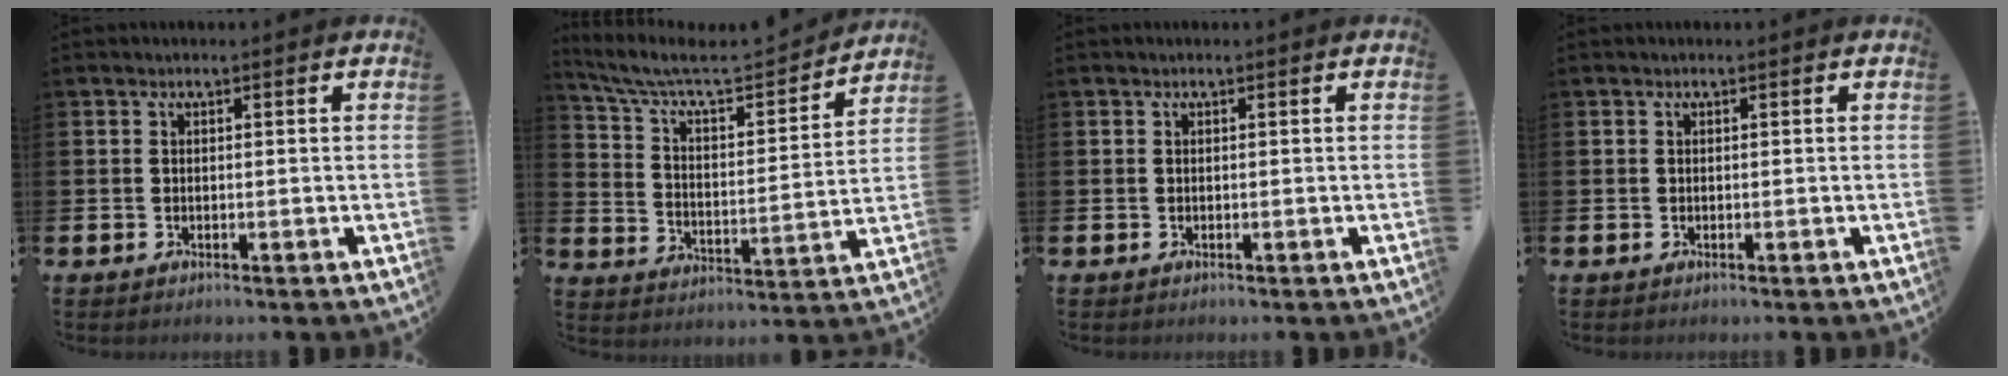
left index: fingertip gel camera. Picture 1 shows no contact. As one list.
[{"total": 7.7, "force": [6.6, 2.0, 3.4], "torque": [-0.102, -0.045, 0.108]}, {"total": 0.0}, {"total": 0.0}]